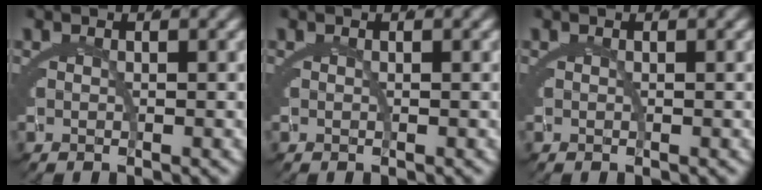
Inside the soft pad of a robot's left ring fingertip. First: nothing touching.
{"total": 0.0}
{"total": 0.0}